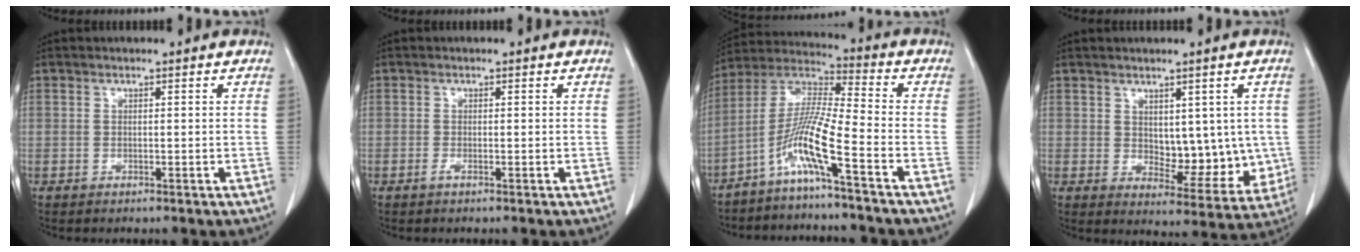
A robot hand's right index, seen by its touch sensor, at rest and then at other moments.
{"total": 1.0, "force": [-0.5, 0.3, 0.8], "torque": [-0.014, 0.000, -0.009]}
{"total": 10.5, "force": [-5.6, -0.8, 8.8], "torque": [-0.185, -0.001, -0.119]}
{"total": 10.6, "force": [0.7, 6.4, 8.4], "torque": [-0.105, 0.000, 0.034]}